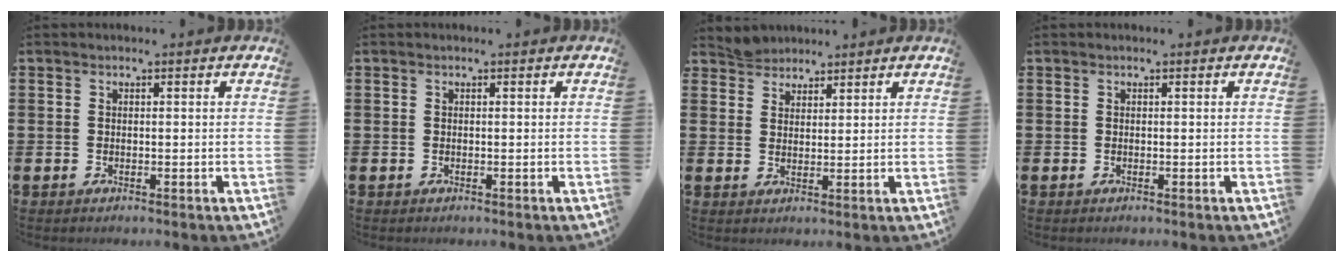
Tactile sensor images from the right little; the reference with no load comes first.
{"total": 0.0}
{"total": 3.5, "force": [3.3, 0.9, -0.3], "torque": [0.003, -0.006, 0.064]}
{"total": 0.0}